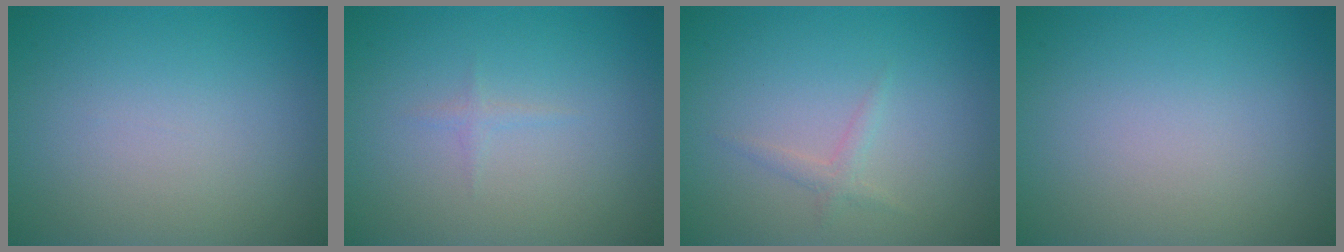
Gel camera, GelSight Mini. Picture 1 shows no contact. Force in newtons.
{"total": 0.6, "press": 0.6, "slide": 0.1}
{"total": 1.1, "press": 1.1, "slide": 0.0}
{"total": 0.0}